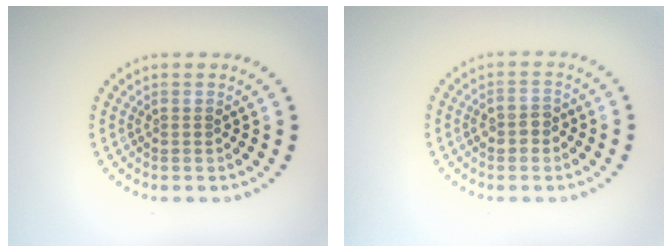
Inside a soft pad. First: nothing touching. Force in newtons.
{"total": 1.6, "press": 1.6, "slide": 0.2}